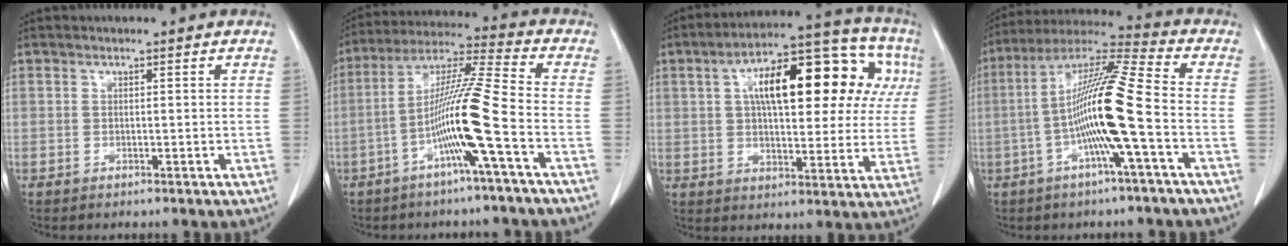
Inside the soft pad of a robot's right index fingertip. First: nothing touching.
{"total": 12.3, "force": [-4.4, -1.6, 11.4], "torque": [-0.215, 0.008, -0.088]}
{"total": 20.4, "force": [6.1, 7.9, 17.8], "torque": [-0.254, 0.056, 0.085]}
{"total": 14.1, "force": [-3.0, -0.6, 13.7], "torque": [-0.256, 0.012, -0.067]}